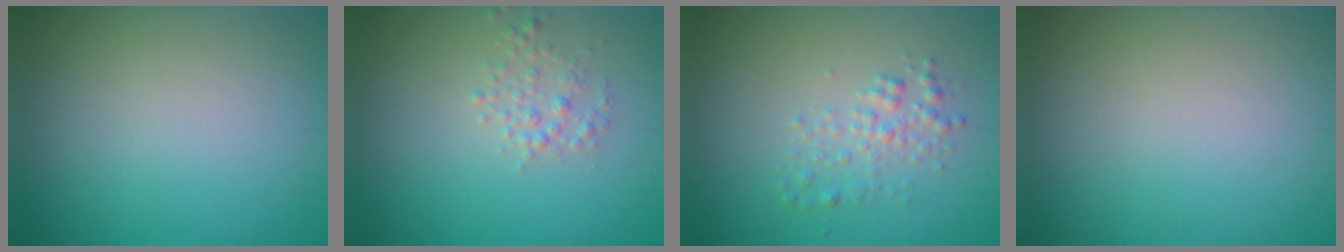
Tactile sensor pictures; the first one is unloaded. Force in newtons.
{"total": 1.5, "press": 1.5, "slide": 0.0}
{"total": 1.8, "press": 1.8, "slide": 0.0}
{"total": 0.0}